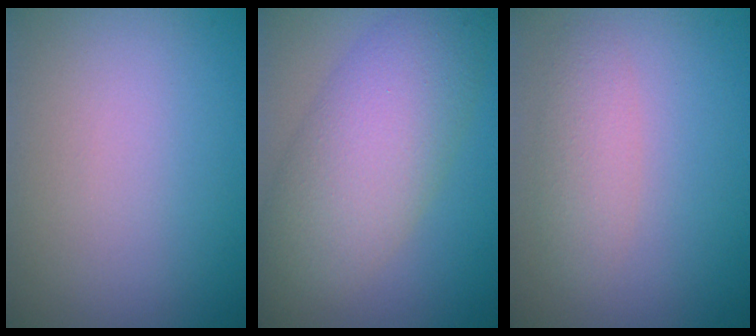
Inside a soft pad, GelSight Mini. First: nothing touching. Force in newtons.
{"total": 7.7, "press": 7.7, "slide": 0.1}
{"total": 2.2, "press": 2.2, "slide": 0.1}